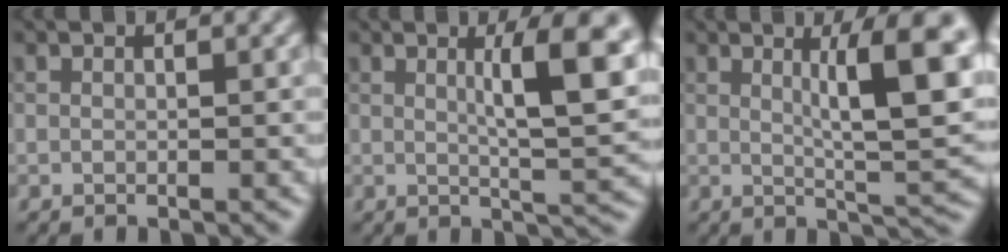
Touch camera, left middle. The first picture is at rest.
{"total": 7.6, "force": [1.9, 1.5, 7.2], "torque": [-0.095, -0.001, 0.031]}
{"total": 8.8, "force": [2.3, 1.7, 8.3], "torque": [-0.111, -0.002, 0.039]}